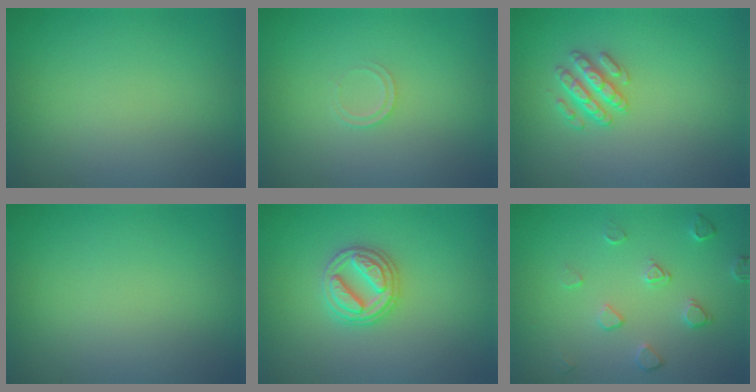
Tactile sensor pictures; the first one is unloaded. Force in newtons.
{"total": 0.9, "press": 0.9, "slide": 0.1}
{"total": 2.5, "press": 2.4, "slide": 0.5}
{"total": 0.0}
{"total": 3.2, "press": 3.2, "slide": 0.6}
{"total": 2.1, "press": 1.4, "slide": 1.5}